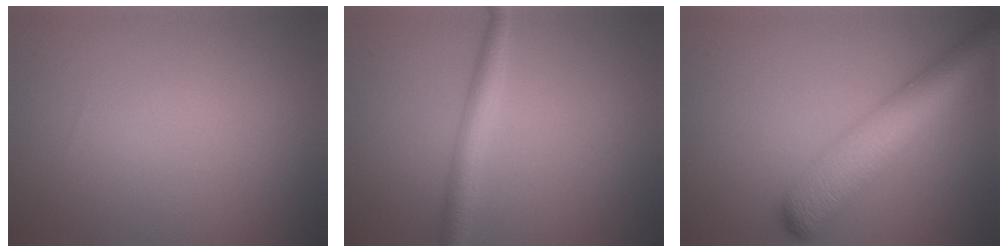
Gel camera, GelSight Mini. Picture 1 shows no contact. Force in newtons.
{"total": 2.9, "press": 2.9, "slide": 0.1}
{"total": 6.9, "press": 6.9, "slide": 0.3}